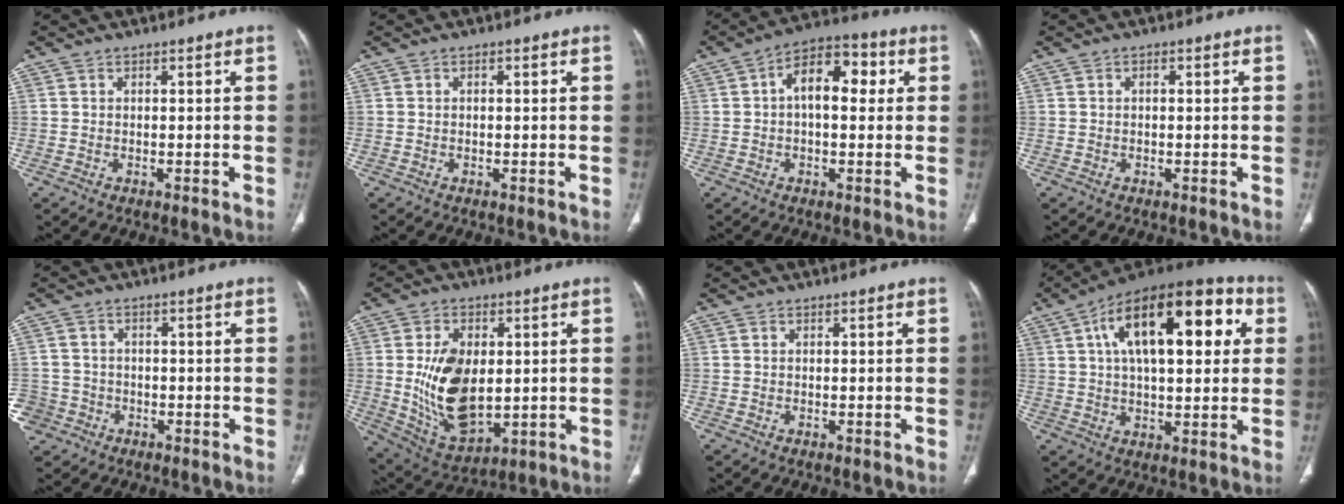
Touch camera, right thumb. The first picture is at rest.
{"total": 0.5, "force": [0.1, 0.2, 0.5], "torque": [-0.013, 0.004, 0.003]}
{"total": 10.6, "force": [1.9, 5.9, 8.7], "torque": [-0.111, 0.028, 0.020]}
{"total": 0.9, "force": [0.2, 0.4, 0.8], "torque": [-0.016, 0.004, 0.002]}
{"total": 5.8, "force": [-2.4, 5.3, 0.5], "torque": [-0.007, 0.021, -0.039]}
{"total": 15.2, "force": [0.6, 9.2, 12.1], "torque": [-0.200, -0.016, 0.030]}
{"total": 0.0}
{"total": 23.5, "force": [6.7, 10.7, 19.8], "torque": [-0.288, 0.023, 0.096]}